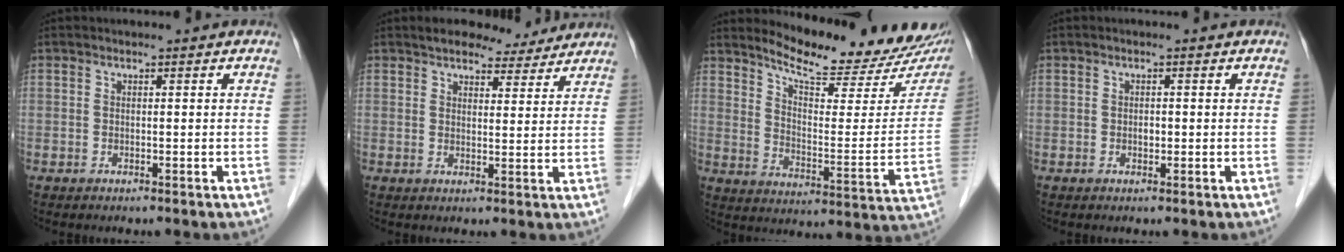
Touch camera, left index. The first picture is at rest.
{"total": 7.1, "force": [6.3, 2.4, 2.3], "torque": [-0.023, 0.008, 0.080]}
{"total": 19.7, "force": [17.8, 3.9, 7.5], "torque": [-0.102, -0.061, 0.229]}
{"total": 0.9, "force": [-0.1, 0.6, 0.7], "torque": [-0.012, 0.001, -0.002]}